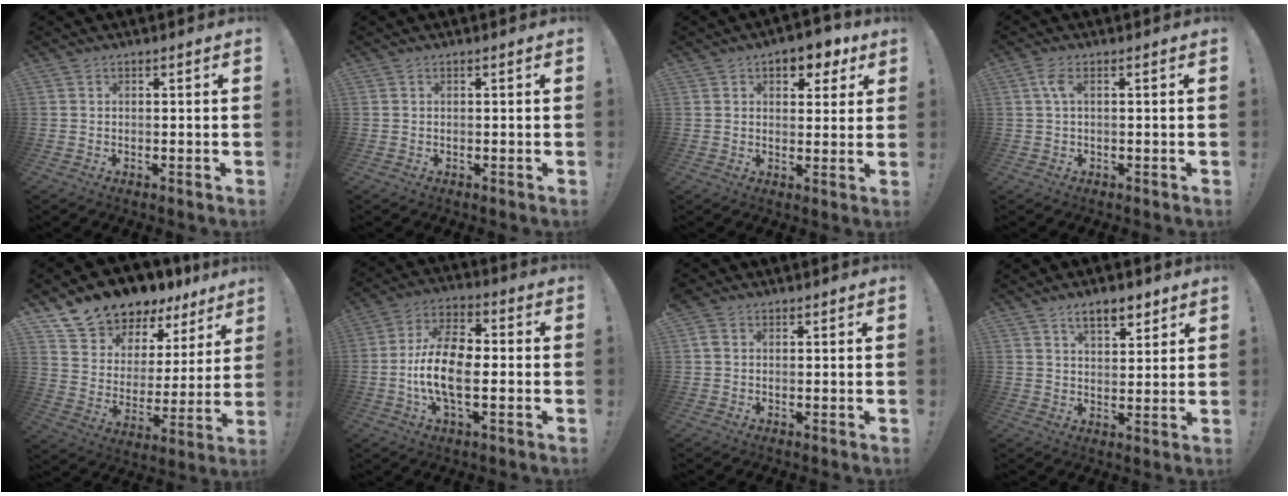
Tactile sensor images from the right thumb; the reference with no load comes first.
{"total": 0.0}
{"total": 7.3, "force": [4.0, 4.5, 4.1], "torque": [-0.037, -0.019, 0.068]}
{"total": 3.1, "force": [0.6, 1.0, 2.9], "torque": [-0.059, 0.004, 0.011]}
{"total": 11.0, "force": [9.9, 4.6, 1.7], "torque": [-0.047, -0.088, 0.184]}
{"total": 14.4, "force": [-2.5, 7.1, 12.2], "torque": [-0.240, 0.007, -0.046]}
{"total": 2.8, "force": [1.1, 2.0, 1.6], "torque": [-0.030, 0.004, 0.021]}
{"total": 7.6, "force": [5.1, 3.4, 4.5], "torque": [-0.063, -0.019, 0.090]}